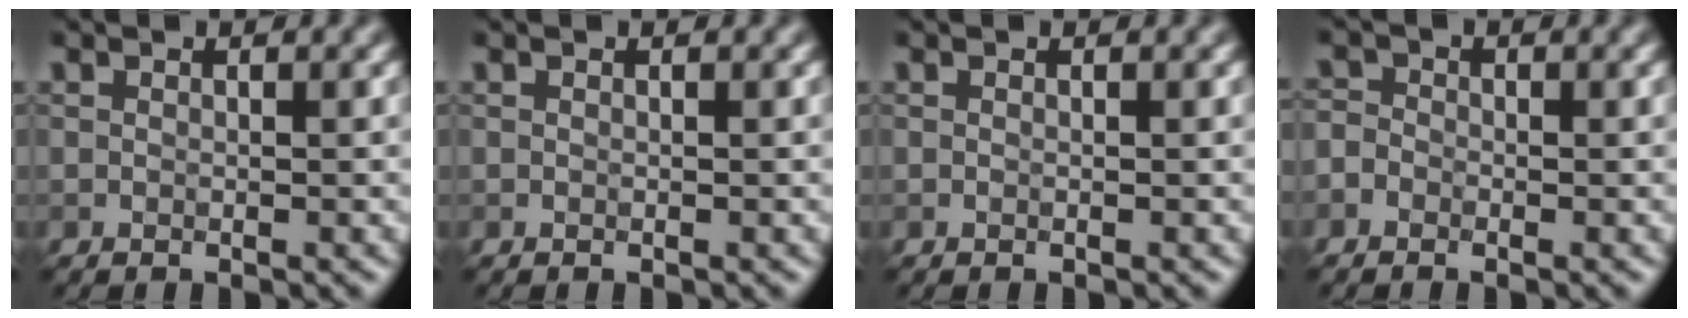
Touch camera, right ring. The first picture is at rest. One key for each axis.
{"total": 0.0}
{"total": 0.0}
{"total": 1.5, "fx": -0.7, "fy": 1.2, "fz": 0.6, "tx": -0.005, "ty": 0.004, "tz": -0.020}